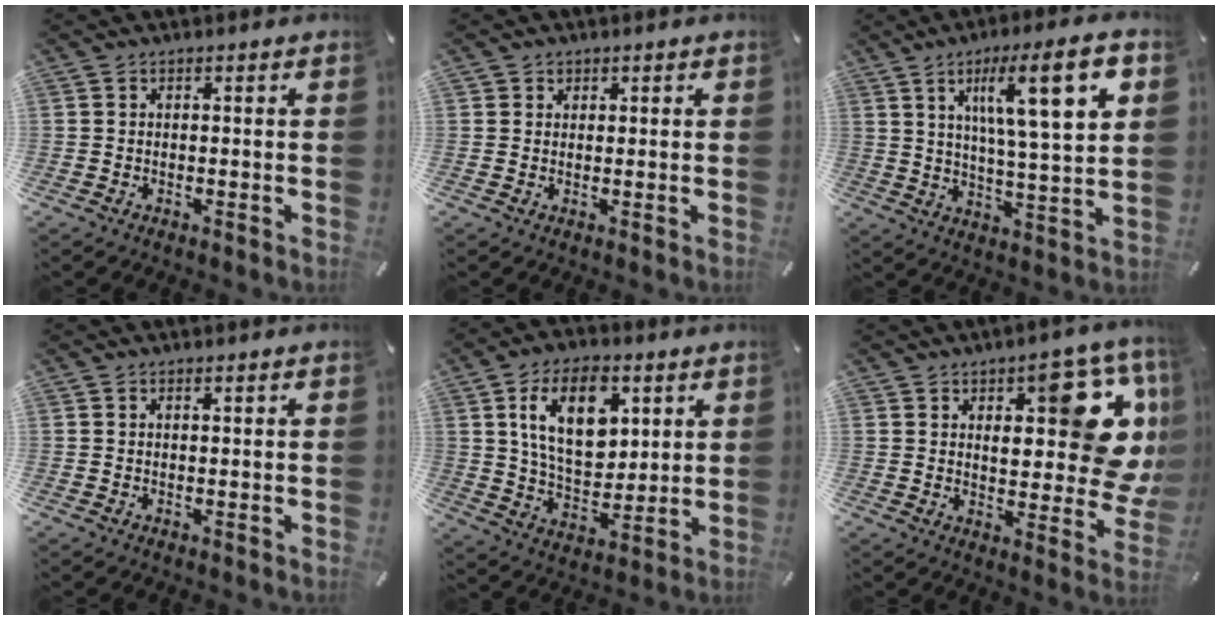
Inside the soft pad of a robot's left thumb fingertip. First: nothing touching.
{"total": 1.5, "force": [0.7, 1.3, 0.2], "torque": [0.003, 0.000, 0.009]}
{"total": 15.8, "force": [7.0, 3.5, 13.7], "torque": [-0.215, -0.019, 0.105]}
{"total": 0.6, "force": [0.5, 0.1, 0.4], "torque": [-0.008, -0.001, 0.008]}
{"total": 15.7, "force": [5.8, 9.8, 10.8], "torque": [-0.192, -0.003, 0.100]}
{"total": 20.7, "force": [8.6, 9.3, 16.3], "torque": [-0.197, -0.056, 0.134]}